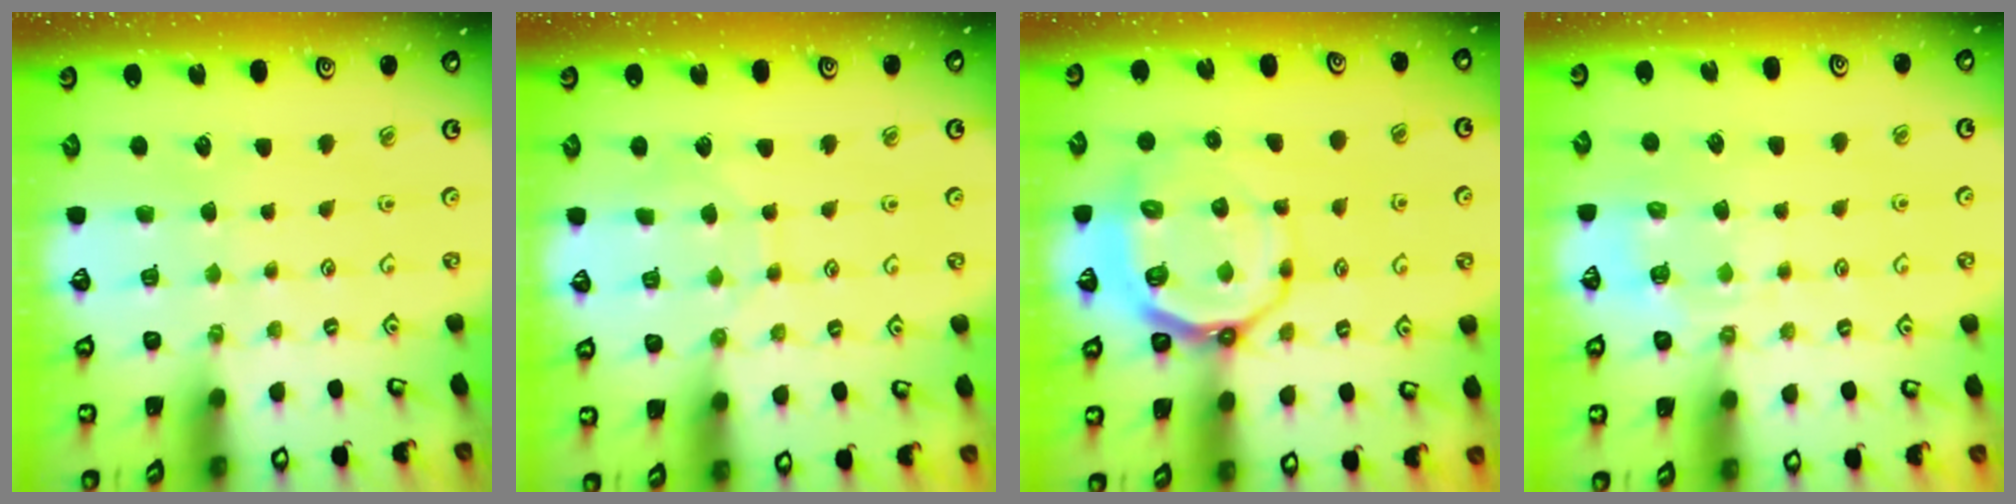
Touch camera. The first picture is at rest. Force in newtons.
{"total": 3.8, "press": 3.8, "slide": 0.3}
{"total": 11.2, "press": 10.7, "slide": 3.4}
{"total": 6.2, "press": 6.1, "slide": 1.0}